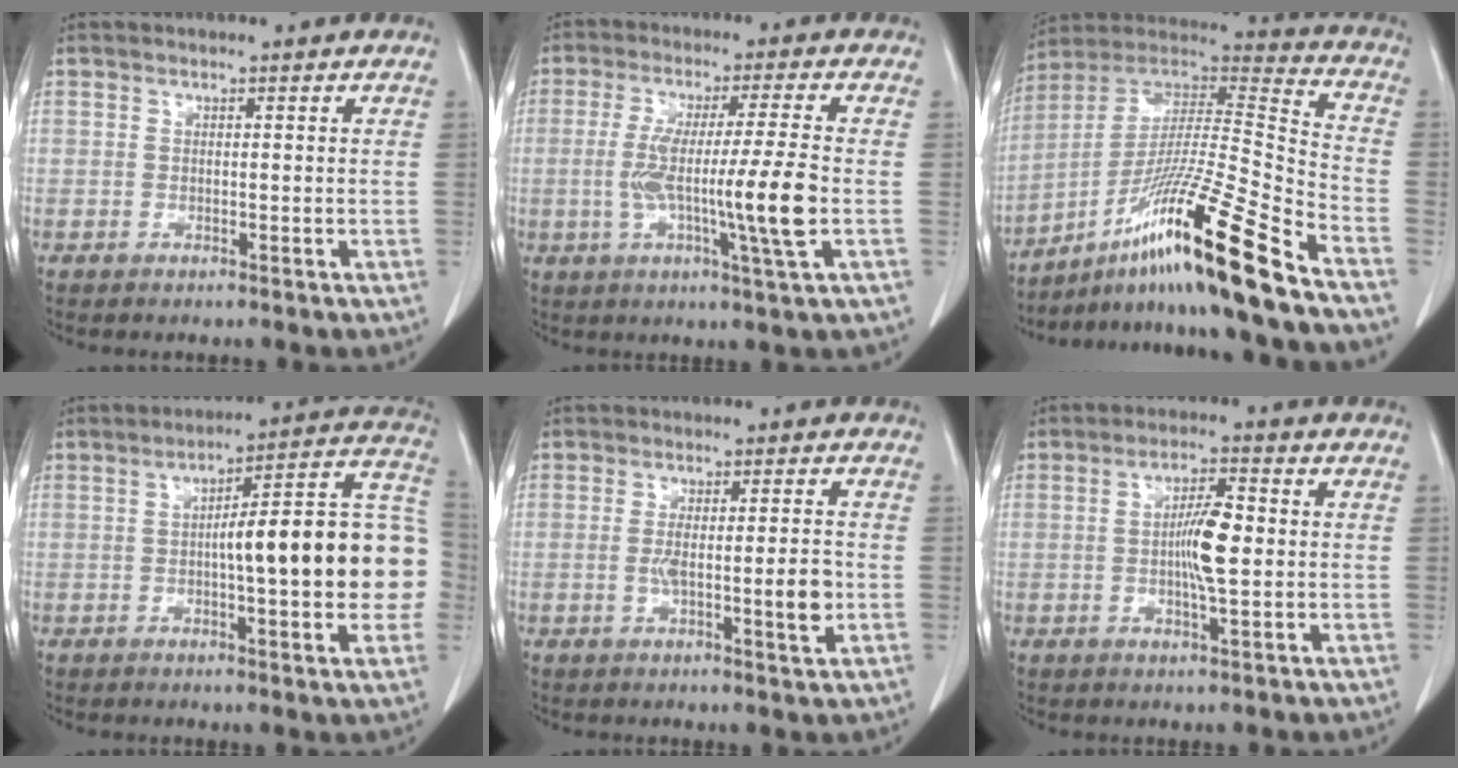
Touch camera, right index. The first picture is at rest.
{"total": 11.8, "force": [-1.8, -1.0, 11.6], "torque": [-0.214, -0.010, -0.033]}
{"total": 22.2, "force": [-14.1, -1.3, 17.0], "torque": [-0.305, -0.014, -0.256]}
{"total": 18.9, "force": [-1.0, 3.2, 18.6], "torque": [-0.208, 0.044, -0.008]}
{"total": 6.3, "force": [-1.1, 0.6, 6.2], "torque": [-0.103, -0.003, -0.016]}
{"total": 6.4, "force": [-0.1, 1.0, 6.3], "torque": [-0.116, 0.003, -0.005]}